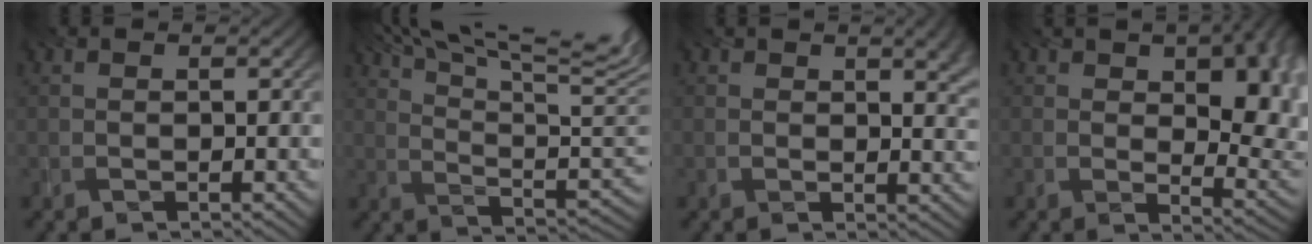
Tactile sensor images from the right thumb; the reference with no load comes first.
{"total": 18.1, "force": [11.5, 4.9, 13.1], "torque": [-0.214, 0.029, 0.170]}
{"total": 4.7, "force": [1.8, 2.7, 3.3], "torque": [-0.050, -0.014, 0.040]}
{"total": 13.0, "force": [3.0, 7.3, 10.4], "torque": [-0.133, -0.019, 0.063]}